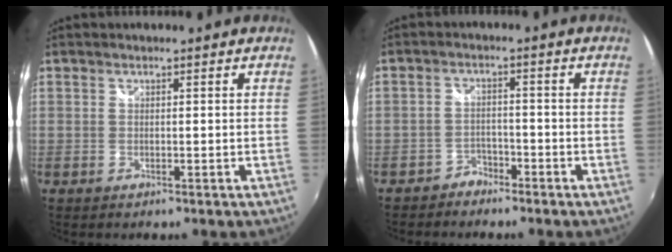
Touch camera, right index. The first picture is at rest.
{"total": 3.5, "force": [-3.0, 1.8, 0.1], "torque": [-0.011, 0.007, -0.053]}